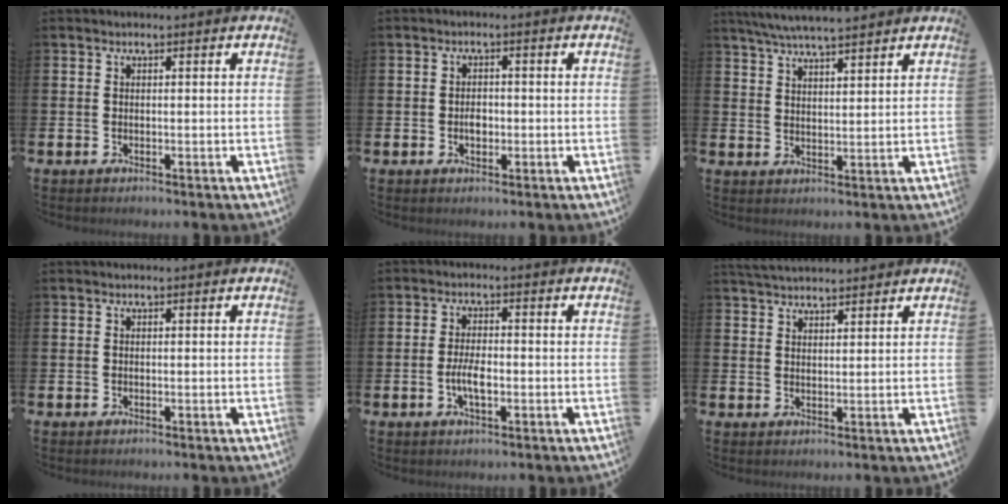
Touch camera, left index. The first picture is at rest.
{"total": 2.0, "force": [-0.3, 1.4, 1.4], "torque": [-0.015, 0.000, -0.010]}
{"total": 5.8, "force": [5.5, 0.3, 1.7], "torque": [-0.055, -0.016, 0.102]}
{"total": 0.0}
{"total": 3.6, "force": [-0.8, 1.4, 3.2], "torque": [-0.062, 0.000, -0.018]}
{"total": 3.6, "force": [3.5, 0.5, 0.6], "torque": [-0.018, -0.014, 0.066]}